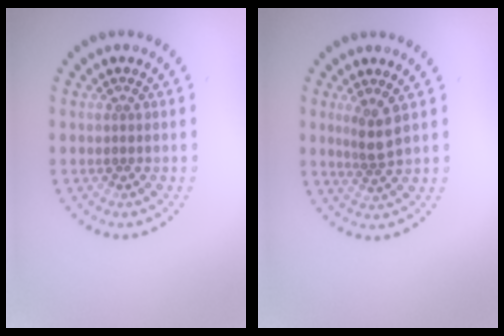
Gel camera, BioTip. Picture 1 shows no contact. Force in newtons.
{"total": 2.3, "press": 1.7, "slide": 1.4}